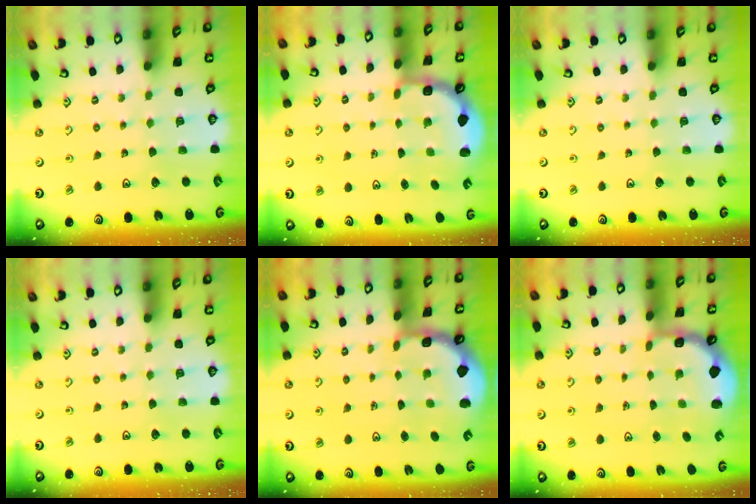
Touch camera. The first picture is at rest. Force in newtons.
{"total": 3.0, "press": 2.0, "slide": 2.2}
{"total": 0.0}
{"total": 0.0}
{"total": 1.8, "press": 1.8, "slide": 0.3}
{"total": 2.2, "press": 1.9, "slide": 1.1}